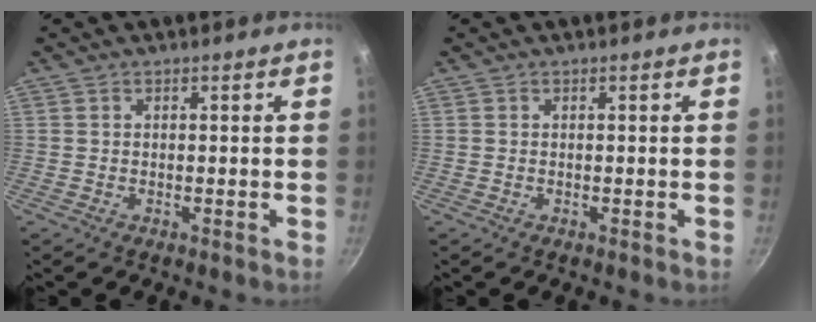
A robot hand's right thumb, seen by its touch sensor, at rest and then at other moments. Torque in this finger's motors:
{"motor_torque": [0.13, 0.10, 0.65, 0.07, 0.05]}